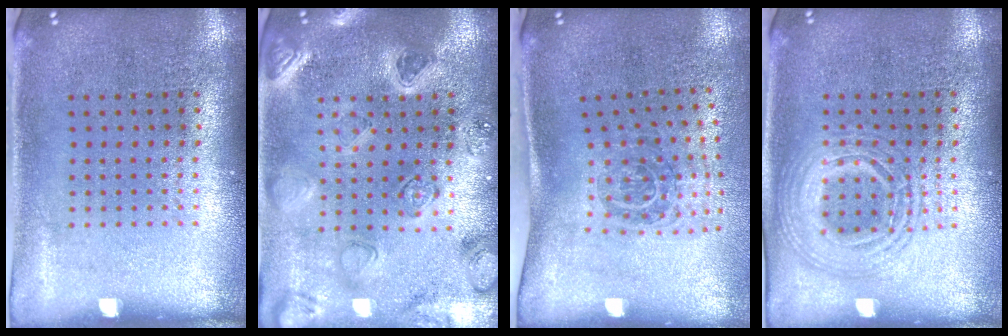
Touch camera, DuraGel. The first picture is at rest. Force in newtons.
{"total": 2.3, "press": 2.3, "slide": 0.4}
{"total": 1.9, "press": 1.2, "slide": 1.5}
{"total": 1.7, "press": 1.7, "slide": 0.1}